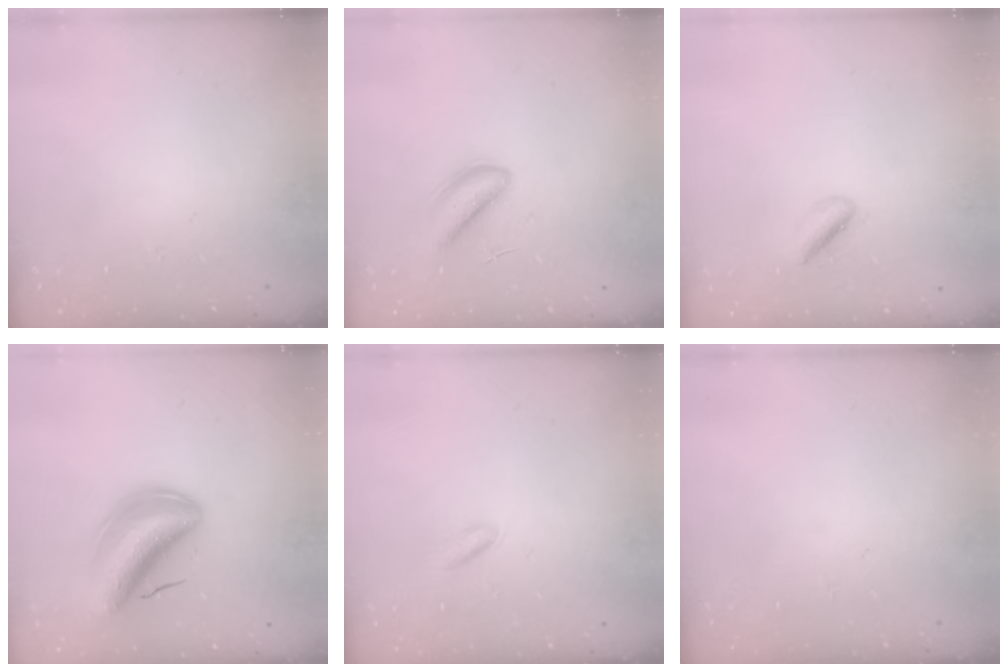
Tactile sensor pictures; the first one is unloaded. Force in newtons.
{"total": 3.9, "press": 3.9, "slide": 0.4}
{"total": 2.0, "press": 2.0, "slide": 0.3}
{"total": 8.9, "press": 8.5, "slide": 2.8}
{"total": 2.6, "press": 2.5, "slide": 0.7}
{"total": 0.0}